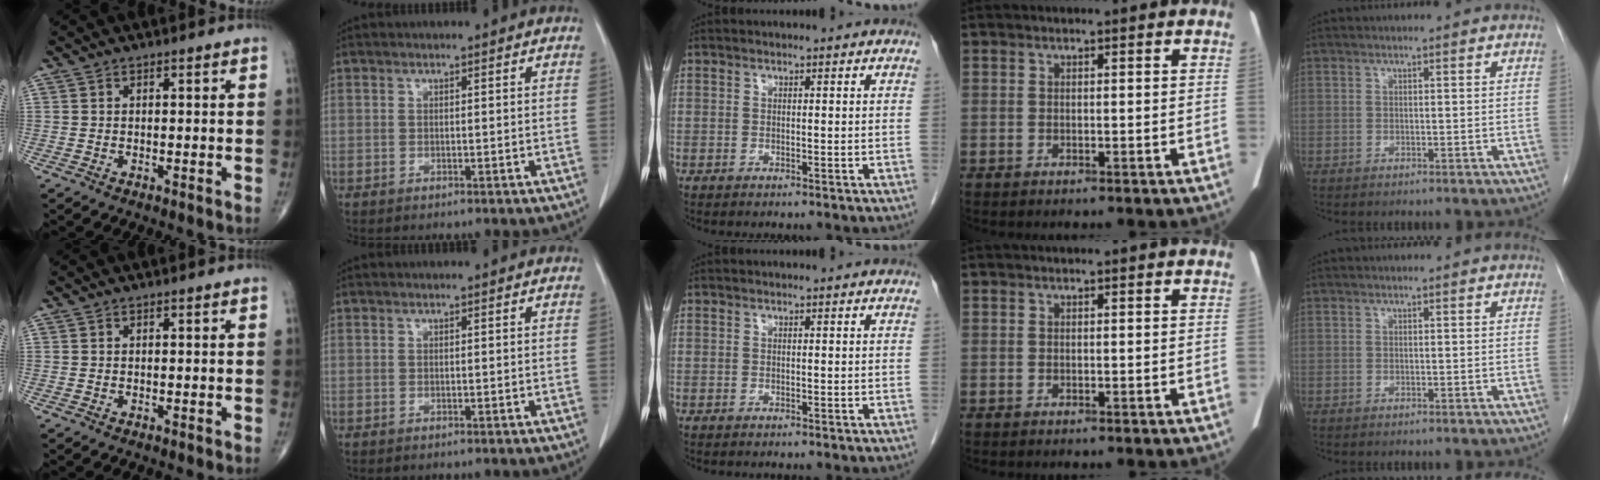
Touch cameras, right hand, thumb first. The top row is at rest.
{}